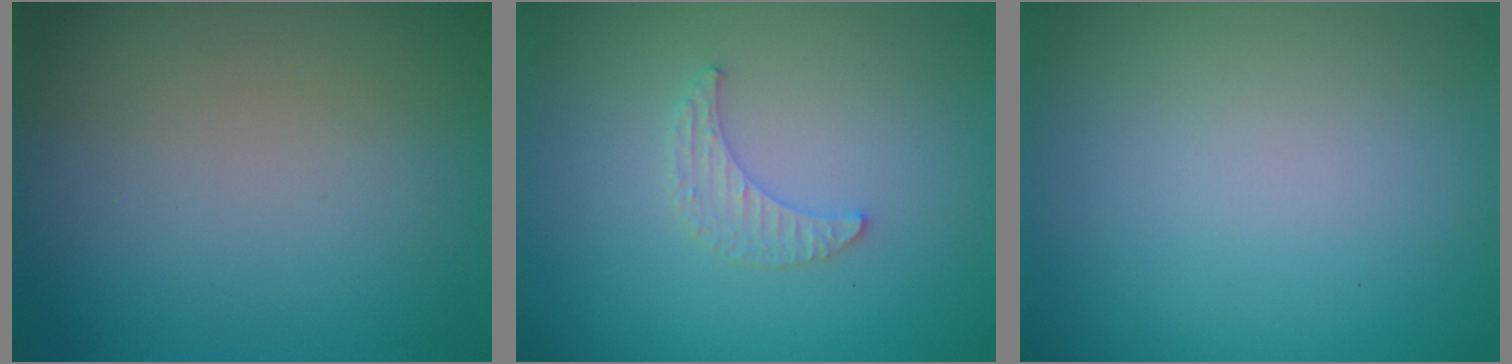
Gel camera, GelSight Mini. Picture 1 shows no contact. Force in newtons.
{"total": 1.6, "press": 1.5, "slide": 0.4}
{"total": 0.0}